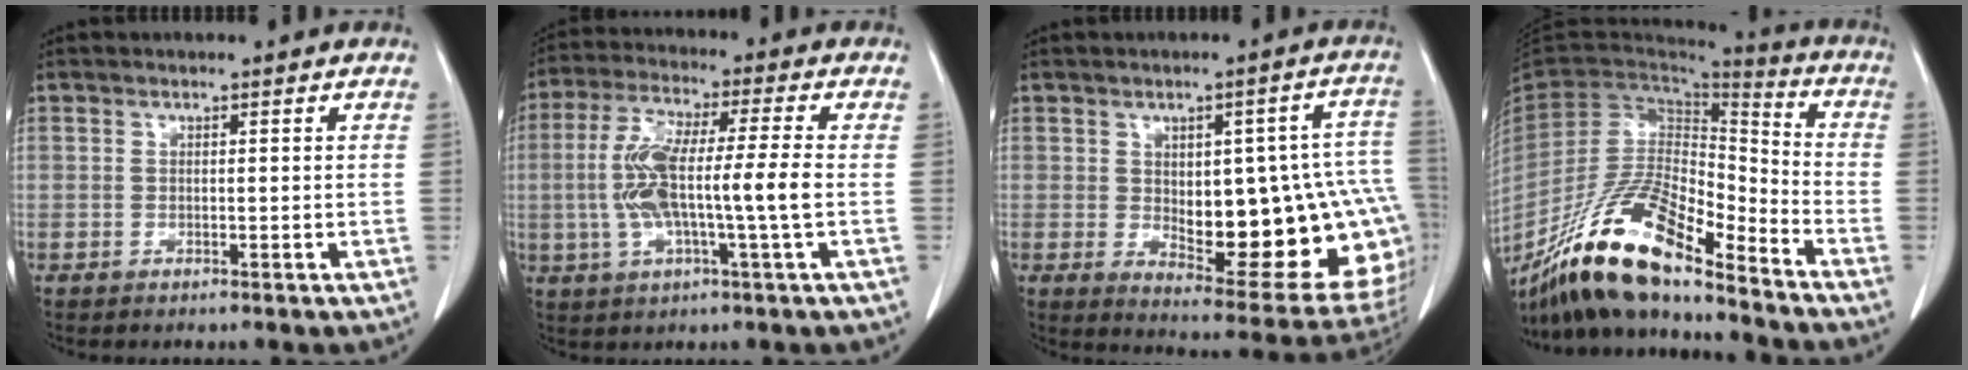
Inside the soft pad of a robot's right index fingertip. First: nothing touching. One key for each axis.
{"total": 11.7, "fx": -1.1, "fy": 0.8, "fz": 11.6, "tx": -0.239, "ty": 0.009, "tz": -0.025}
{"total": 22.5, "fx": -1.9, "fy": 7.5, "fz": 21.1, "tx": -0.197, "ty": 0.022, "tz": 0.004}
{"total": 18.9, "fx": -14.5, "fy": 3.9, "fz": 11.5, "tx": -0.228, "ty": -0.010, "tz": -0.270}